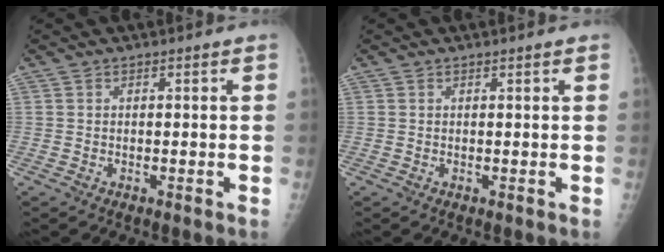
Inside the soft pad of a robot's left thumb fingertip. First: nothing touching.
{"total": 0.7, "force": [0.5, 0.0, 0.4], "torque": [-0.008, 0.001, 0.009]}